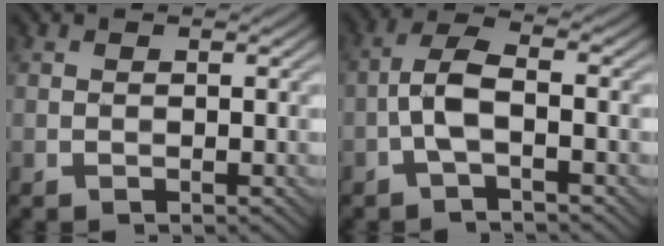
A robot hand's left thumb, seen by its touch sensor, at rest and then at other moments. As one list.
[{"total": 4.6, "force": [-1.5, 1.6, 4.1], "torque": [-0.089, 0.011, -0.041]}]